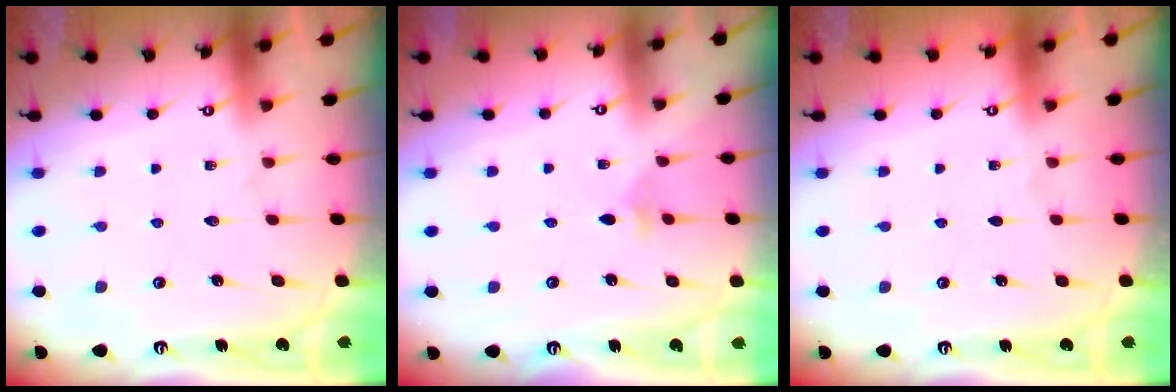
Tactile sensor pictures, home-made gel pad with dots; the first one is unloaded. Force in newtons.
{"total": 2.3, "press": 2.3, "slide": 0.6}
{"total": 0.0}